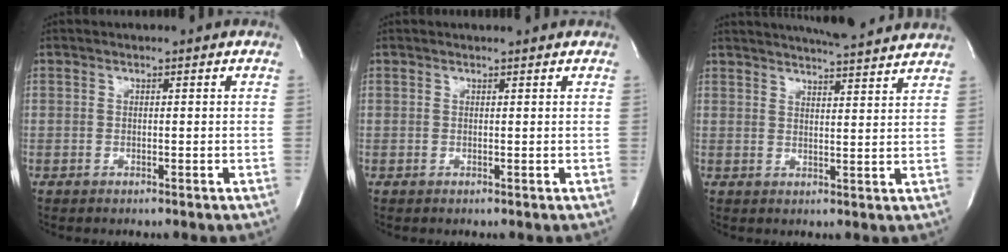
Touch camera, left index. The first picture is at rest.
{"total": 1.1, "force": [1.0, 0.0, 0.2], "torque": [-0.008, 0.002, 0.013]}
{"total": 12.3, "force": [11.4, 0.5, 4.6], "torque": [-0.074, 0.003, 0.143]}